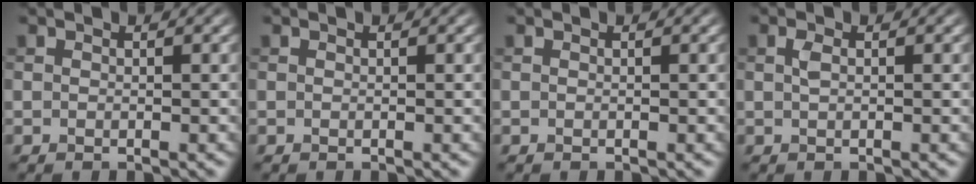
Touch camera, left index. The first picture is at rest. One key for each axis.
{"total": 0.0}
{"total": 0.0}
{"total": 0.8, "fx": 0.2, "fy": 0.3, "fz": 0.7, "tx": -0.018, "ty": 0.003, "tz": 0.004}